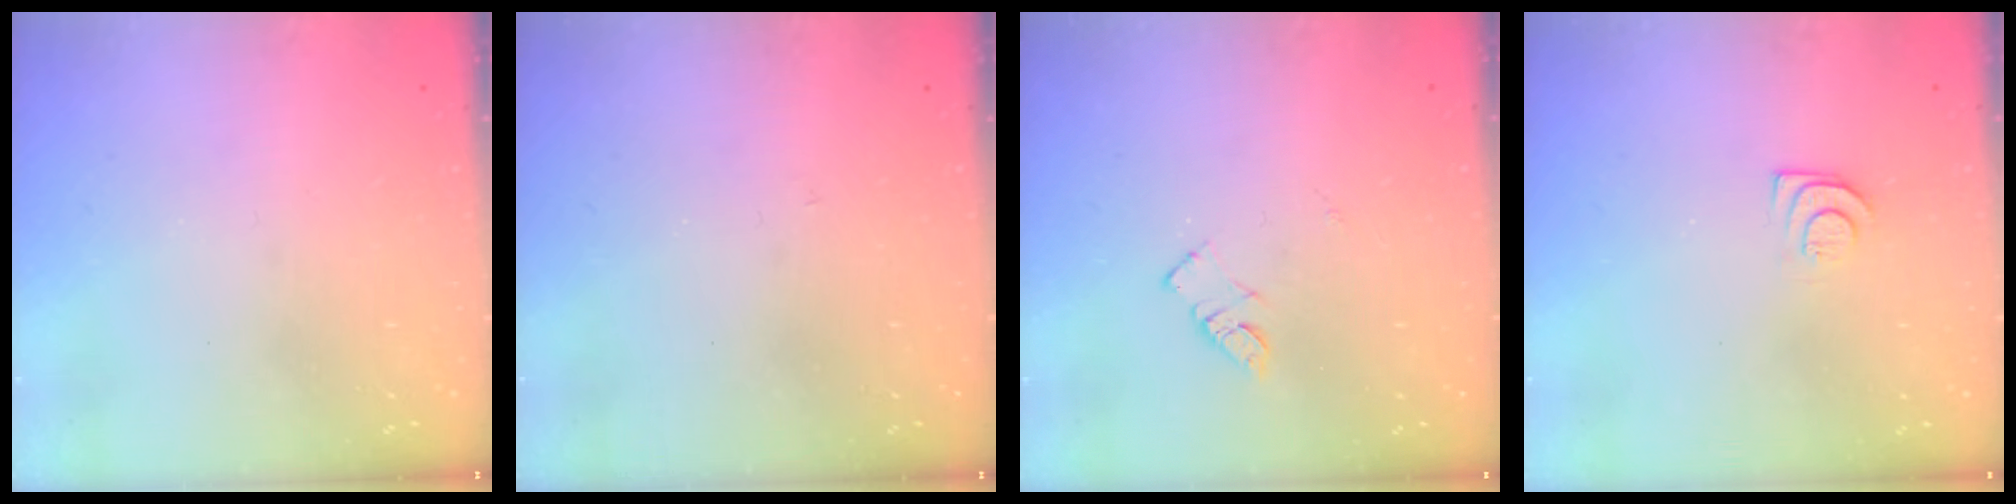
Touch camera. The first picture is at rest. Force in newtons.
{"total": 2.7, "press": 2.7, "slide": 0.3}
{"total": 5.6, "press": 5.6, "slide": 0.8}
{"total": 7.9, "press": 7.8, "slide": 0.7}